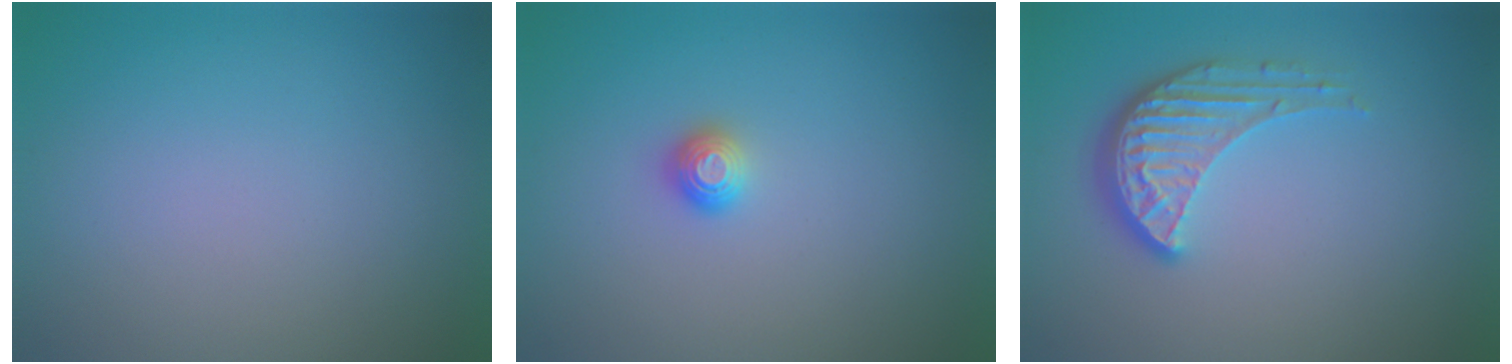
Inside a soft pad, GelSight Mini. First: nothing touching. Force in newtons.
{"total": 1.1, "press": 1.0, "slide": 0.2}
{"total": 4.3, "press": 3.3, "slide": 2.8}